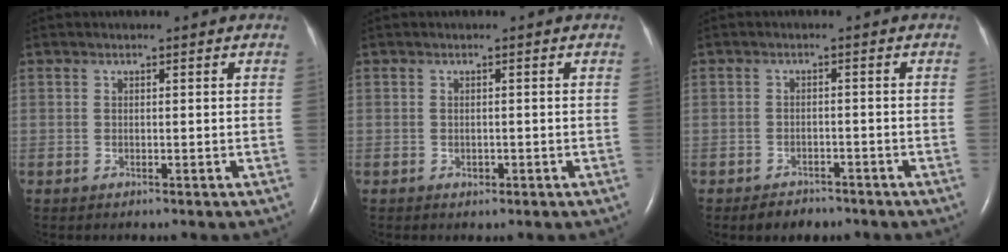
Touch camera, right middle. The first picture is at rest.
{"total": 0.6, "force": [-0.2, 0.5, 0.2], "torque": [-0.002, 0.001, -0.001]}
{"total": 3.3, "force": [-2.6, 1.7, 0.9], "torque": [-0.018, 0.002, -0.035]}